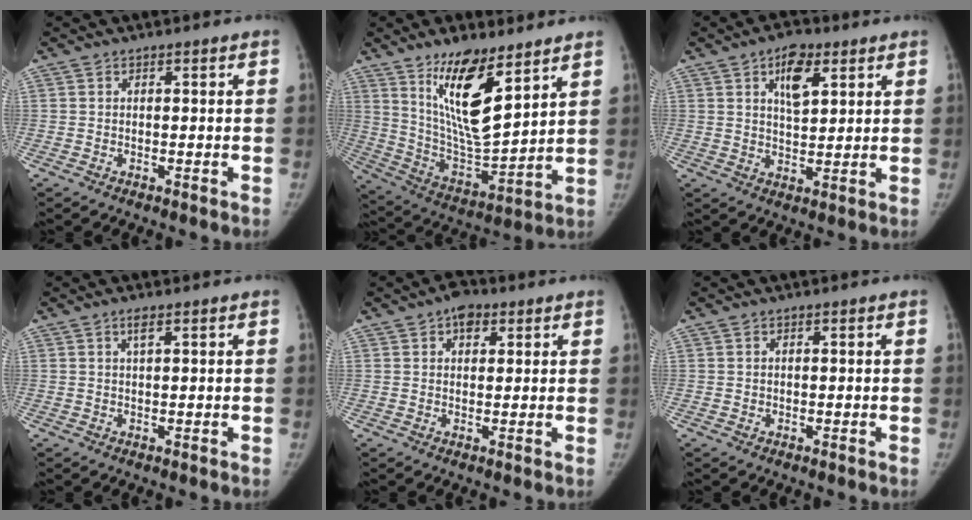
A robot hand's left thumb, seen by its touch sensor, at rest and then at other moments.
{"total": 16.8, "force": [9.5, 5.6, 12.6], "torque": [-0.198, -0.067, 0.186]}
{"total": 7.5, "force": [3.3, 3.9, 5.4], "torque": [-0.064, -0.015, 0.052]}
{"total": 1.7, "force": [0.7, 0.6, 1.4], "torque": [-0.023, 0.000, 0.013]}
{"total": 4.5, "force": [2.1, 2.9, 2.6], "torque": [-0.018, 0.000, 0.026]}
{"total": 0.6, "force": [0.0, 0.6, 0.1], "torque": [0.002, 0.002, 0.001]}